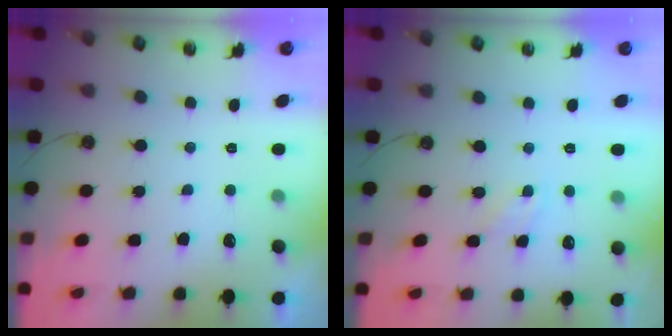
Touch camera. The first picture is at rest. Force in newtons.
{"total": 2.4, "press": 2.4, "slide": 0.4}